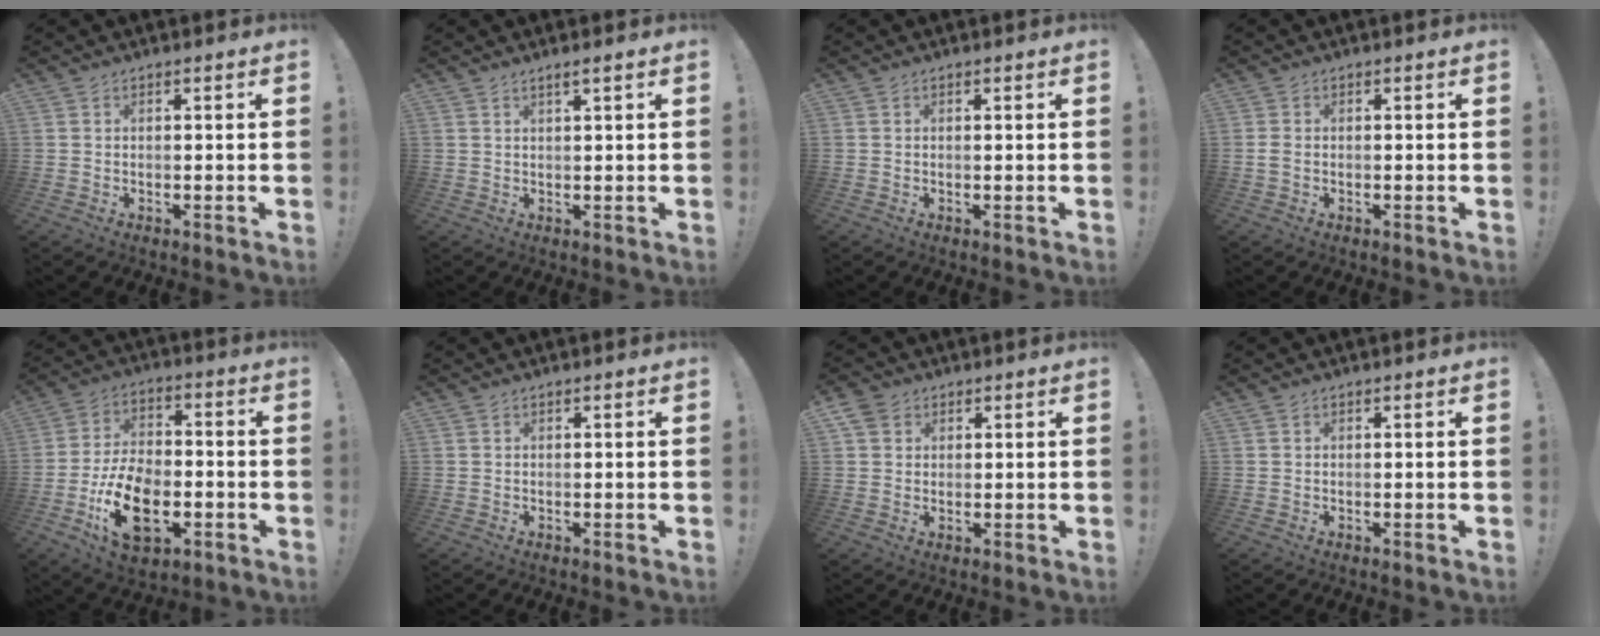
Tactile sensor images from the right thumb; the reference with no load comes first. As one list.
[{"total": 1.9, "force": [1.3, -0.1, 1.4], "torque": [-0.022, -0.003, 0.020]}, {"total": 0.0}, {"total": 1.8, "force": [-0.2, 0.9, 1.5], "torque": [-0.026, 0.005, -0.003]}, {"total": 17.9, "force": [-6.7, 10.8, 12.6], "torque": [-0.224, 0.038, -0.108]}, {"total": 0.0}, {"total": 4.4, "force": [2.3, 3.6, 1.1], "torque": [-0.025, -0.005, 0.045]}, {"total": 0.0}]